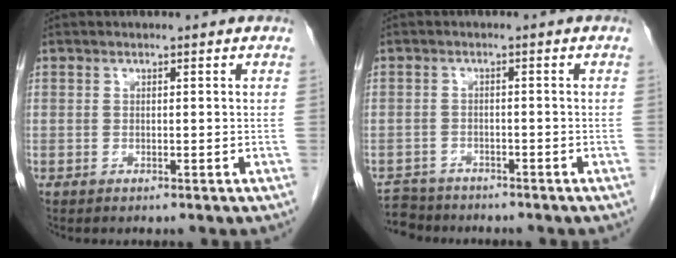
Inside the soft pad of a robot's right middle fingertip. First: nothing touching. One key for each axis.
{"total": 5.0, "fx": -4.7, "fy": 1.8, "fz": -0.3, "tx": 0.006, "ty": -0.005, "tz": -0.080}